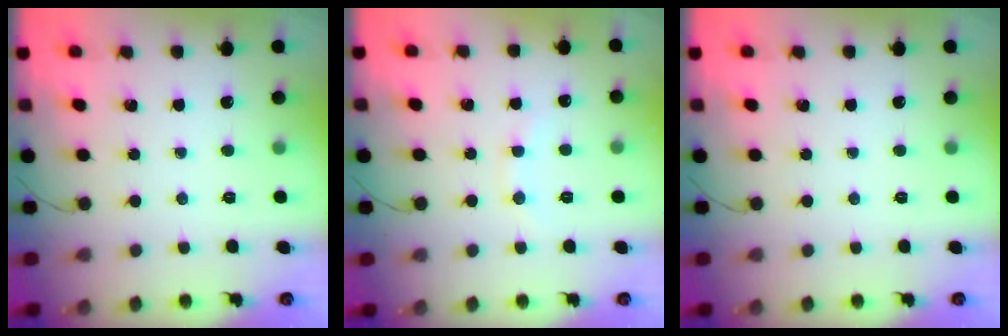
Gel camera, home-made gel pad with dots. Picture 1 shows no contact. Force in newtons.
{"total": 4.9, "press": 4.8, "slide": 1.0}
{"total": 0.0}